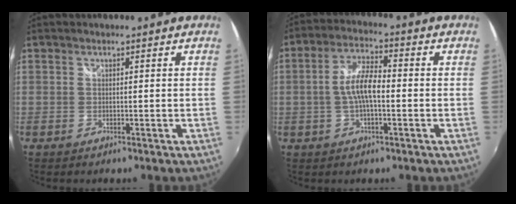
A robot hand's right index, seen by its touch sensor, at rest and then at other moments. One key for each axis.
{"total": 7.2, "fx": -1.0, "fy": 2.5, "fz": 6.7, "tx": -0.130, "ty": 0.012, "tz": -0.019}